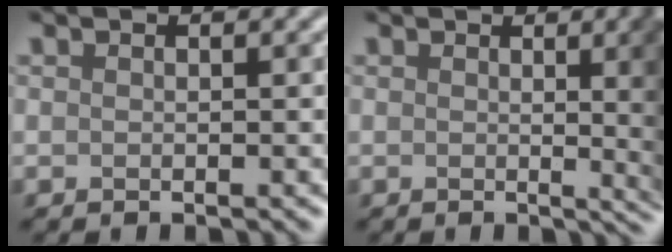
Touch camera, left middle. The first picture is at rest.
{"total": 8.3, "force": [0.5, 3.2, 7.7], "torque": [-0.037, 0.012, -0.002]}